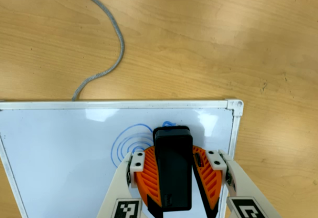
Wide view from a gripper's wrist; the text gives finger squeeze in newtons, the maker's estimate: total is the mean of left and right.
{"total": 16.2, "left": 18.4, "right": 14.1}